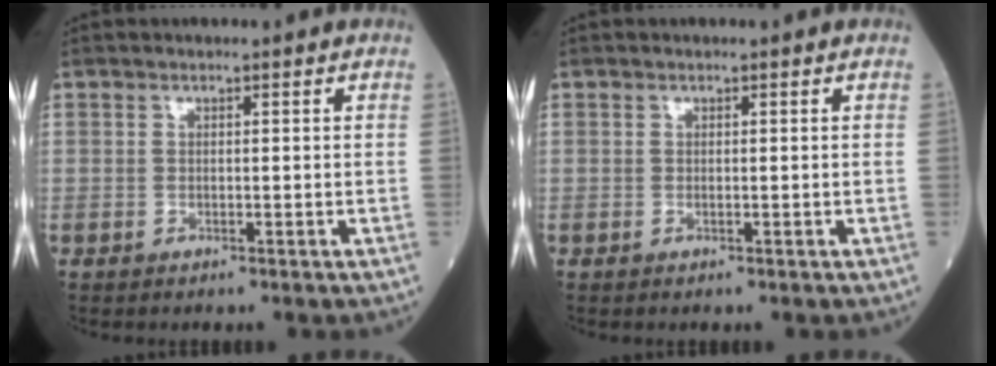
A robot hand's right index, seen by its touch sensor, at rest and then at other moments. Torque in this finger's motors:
{"motor_torque": [0.00, 0.00, 0.03, 0.01]}